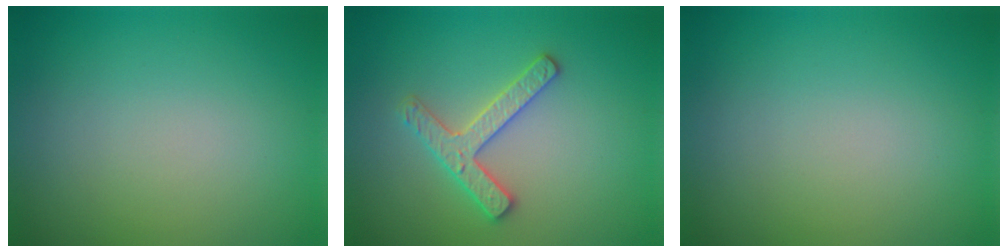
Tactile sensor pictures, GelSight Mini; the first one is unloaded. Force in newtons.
{"total": 2.7, "press": 2.6, "slide": 0.5}
{"total": 0.0}